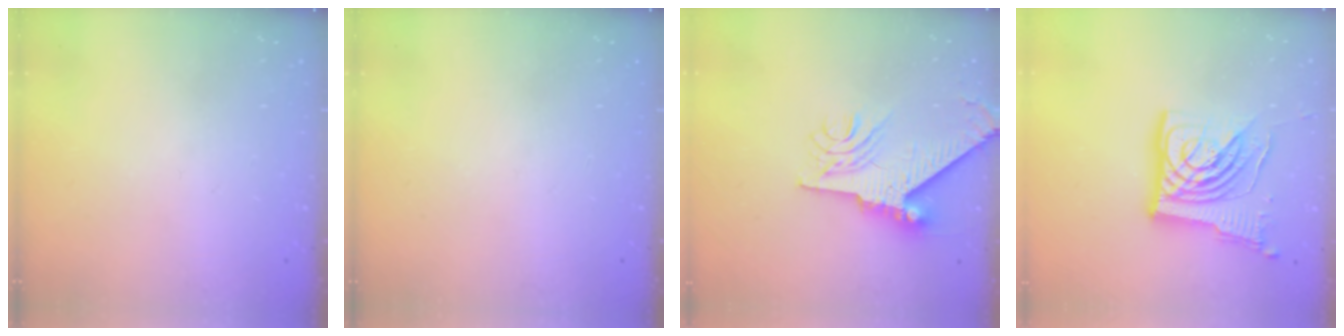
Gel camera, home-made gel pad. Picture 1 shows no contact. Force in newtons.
{"total": 0.0}
{"total": 11.4, "press": 11.3, "slide": 1.5}
{"total": 16.6, "press": 16.4, "slide": 2.1}